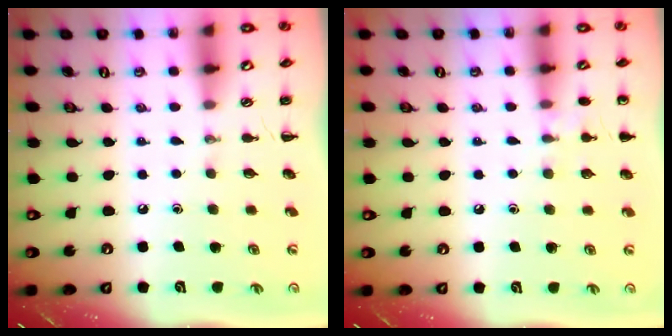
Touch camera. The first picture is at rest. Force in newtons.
{"total": 6.3, "press": 6.0, "slide": 2.0}